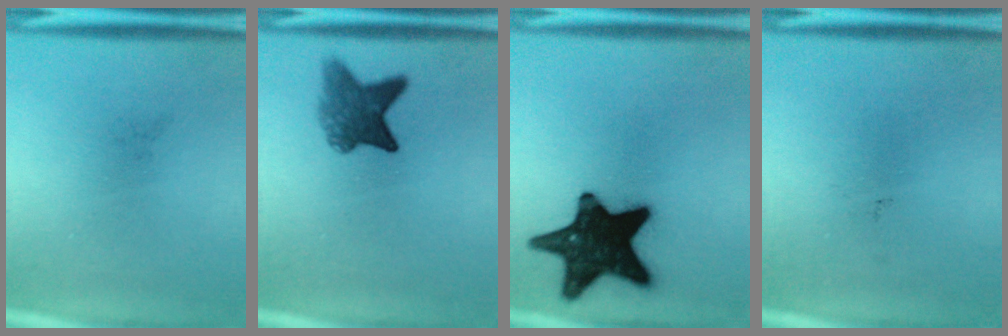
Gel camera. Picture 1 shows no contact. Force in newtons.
{"total": 5.9}
{"total": 19.0}
{"total": 0.0}